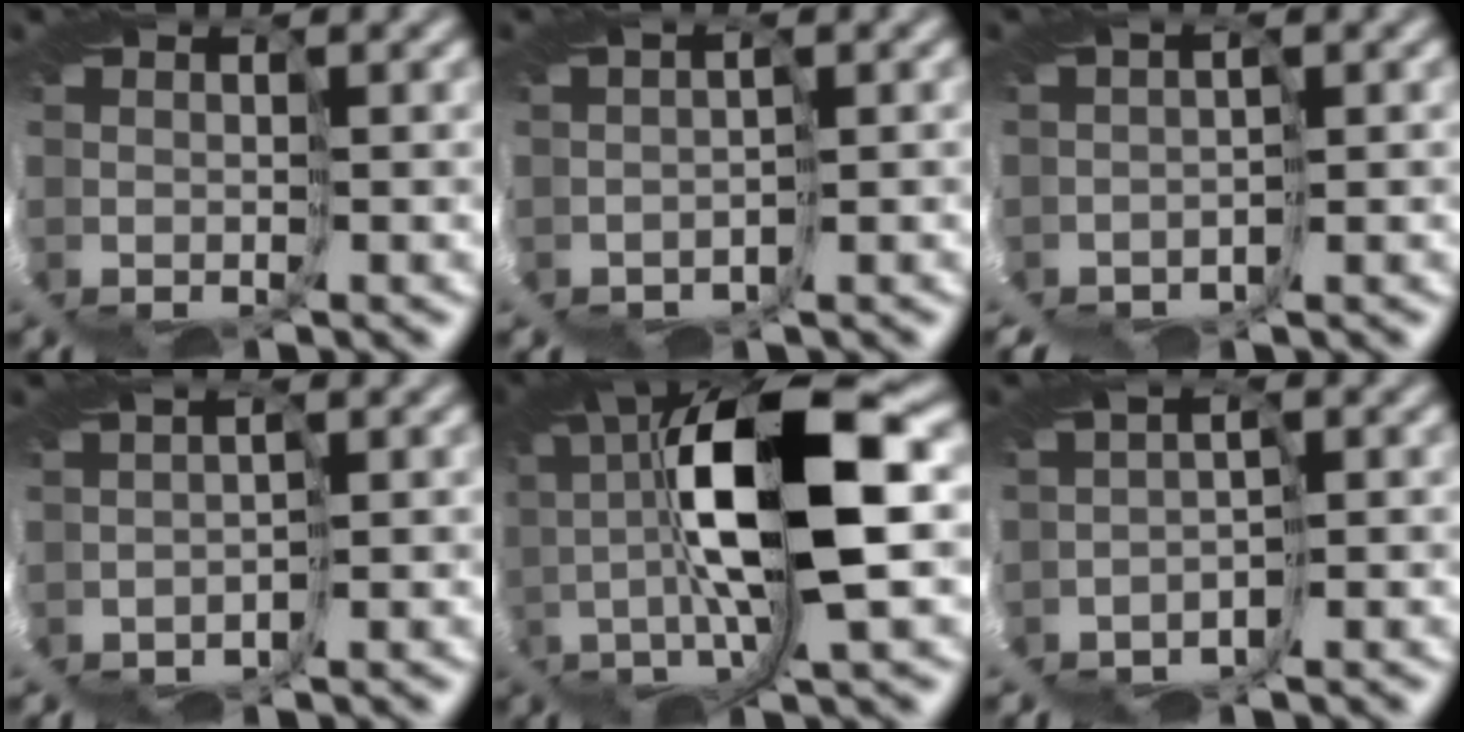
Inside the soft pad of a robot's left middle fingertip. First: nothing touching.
{"total": 1.9, "force": [-1.6, 0.8, 0.4], "torque": [-0.006, -0.010, -0.017]}
{"total": 3.5, "force": [-3.1, 1.0, 1.3], "torque": [-0.028, -0.014, -0.042]}
{"total": 1.9, "force": [-1.9, 0.3, 0.3], "torque": [-0.003, -0.007, -0.028]}
{"total": 9.9, "force": [0.6, 2.2, 9.6], "torque": [-0.180, 0.011, 0.009]}
{"total": 3.5, "force": [-3.1, 1.0, 1.3], "torque": [-0.026, -0.010, -0.051]}